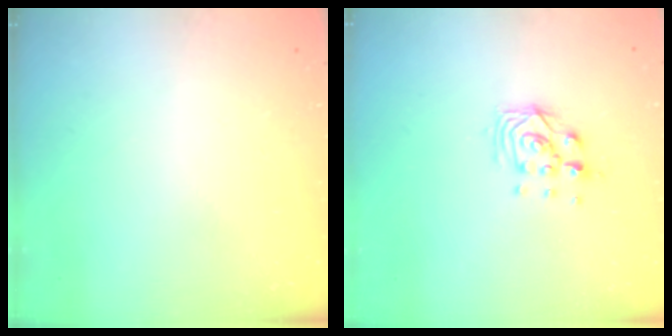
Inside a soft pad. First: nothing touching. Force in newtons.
{"total": 7.8, "press": 7.8, "slide": 0.6}